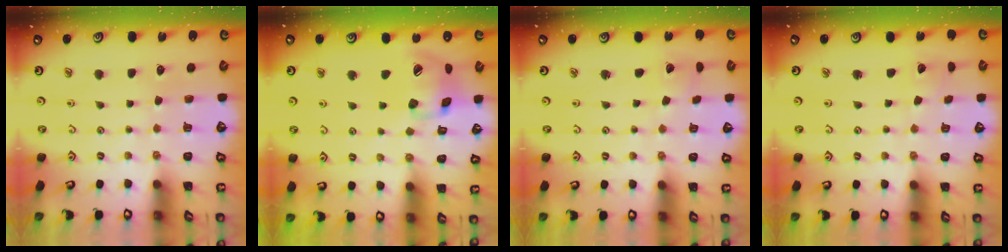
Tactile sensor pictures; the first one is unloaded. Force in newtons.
{"total": 16.3, "press": 16.1, "slide": 2.5}
{"total": 2.3, "press": 2.3, "slide": 0.2}
{"total": 2.5, "press": 2.5, "slide": 0.3}